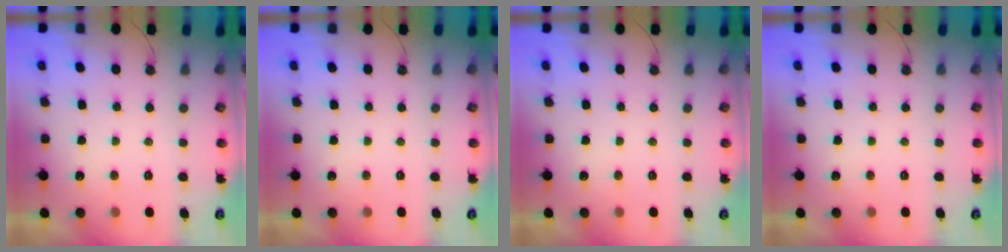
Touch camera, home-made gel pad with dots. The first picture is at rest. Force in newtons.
{"total": 0.0}
{"total": 0.0}
{"total": 0.0}